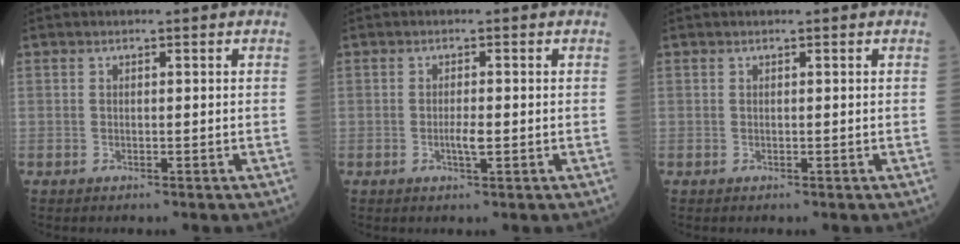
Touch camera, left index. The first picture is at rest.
{"total": 1.8, "force": [-0.4, 0.2, 1.8], "torque": [-0.037, -0.002, -0.006]}
{"total": 0.0}